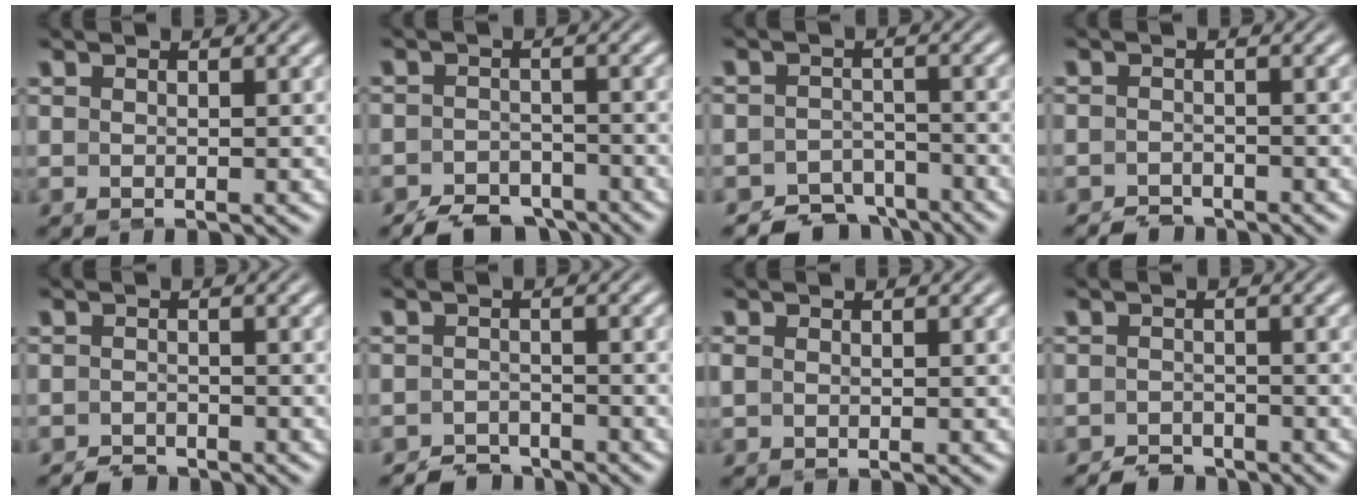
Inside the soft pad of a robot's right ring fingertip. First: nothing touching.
{"total": 5.9, "force": [-5.5, 2.0, 0.6], "torque": [0.019, -0.016, -0.099]}
{"total": 8.0, "force": [-6.7, 4.2, 1.3], "torque": [0.003, -0.026, -0.118]}
{"total": 3.2, "force": [-3.1, 0.6, -0.3], "torque": [0.010, -0.020, -0.053]}
{"total": 3.0, "force": [-3.0, 0.4, -0.4], "torque": [0.012, -0.019, -0.052]}
{"total": 4.5, "force": [-4.3, 1.2, -0.1], "torque": [0.016, -0.020, -0.077]}
{"total": 0.8, "force": [-0.4, 0.6, 0.2], "torque": [-0.017, -0.007, -0.006]}
{"total": 3.8, "force": [-3.7, 0.8, -0.2], "torque": [0.016, -0.018, -0.066]}